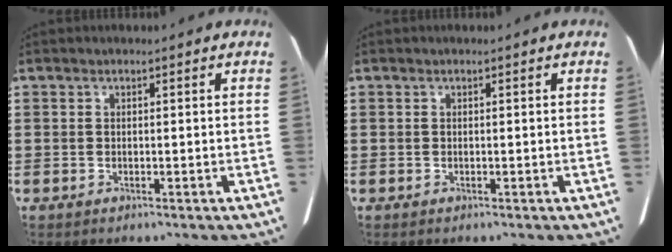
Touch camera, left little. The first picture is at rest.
{"total": 0.0}